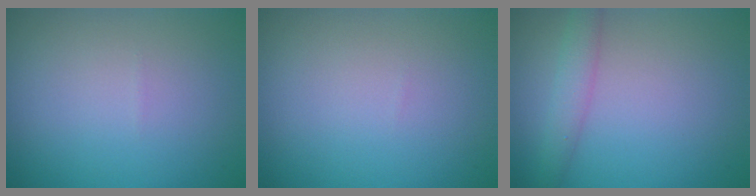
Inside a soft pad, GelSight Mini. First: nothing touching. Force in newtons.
{"total": 0.0}
{"total": 2.2, "press": 2.2, "slide": 0.1}